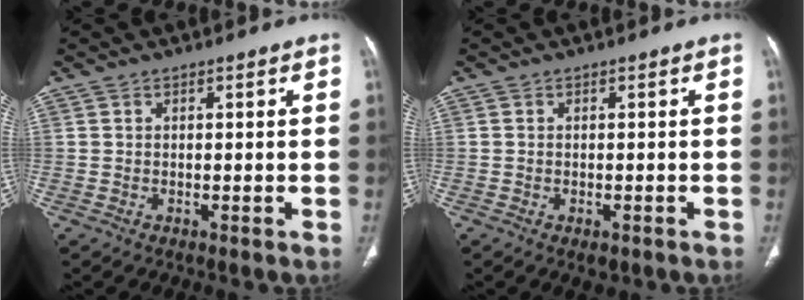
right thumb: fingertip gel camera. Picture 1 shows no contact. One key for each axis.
{"total": 1.7, "fx": -0.9, "fy": 0.9, "fz": 1.1, "tx": -0.016, "ty": 0.004, "tz": -0.005}